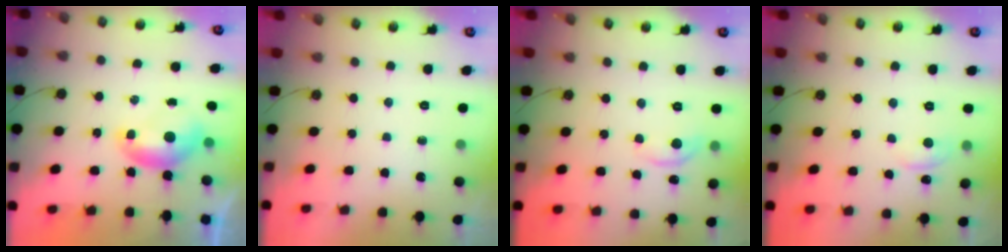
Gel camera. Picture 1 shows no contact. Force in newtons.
{"total": 0.0}
{"total": 3.4, "press": 3.3, "slide": 0.6}
{"total": 1.7, "press": 1.5, "slide": 0.7}